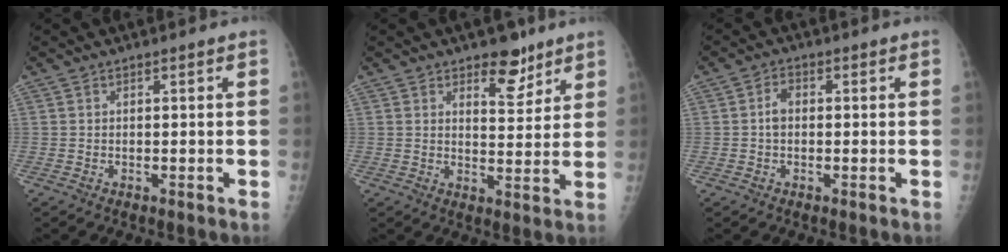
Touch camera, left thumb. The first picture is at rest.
{"total": 7.9, "force": [5.9, 3.5, 3.9], "torque": [-0.027, -0.046, 0.091]}
{"total": 2.9, "force": [0.0, 2.0, 2.1], "torque": [-0.036, 0.007, -0.005]}